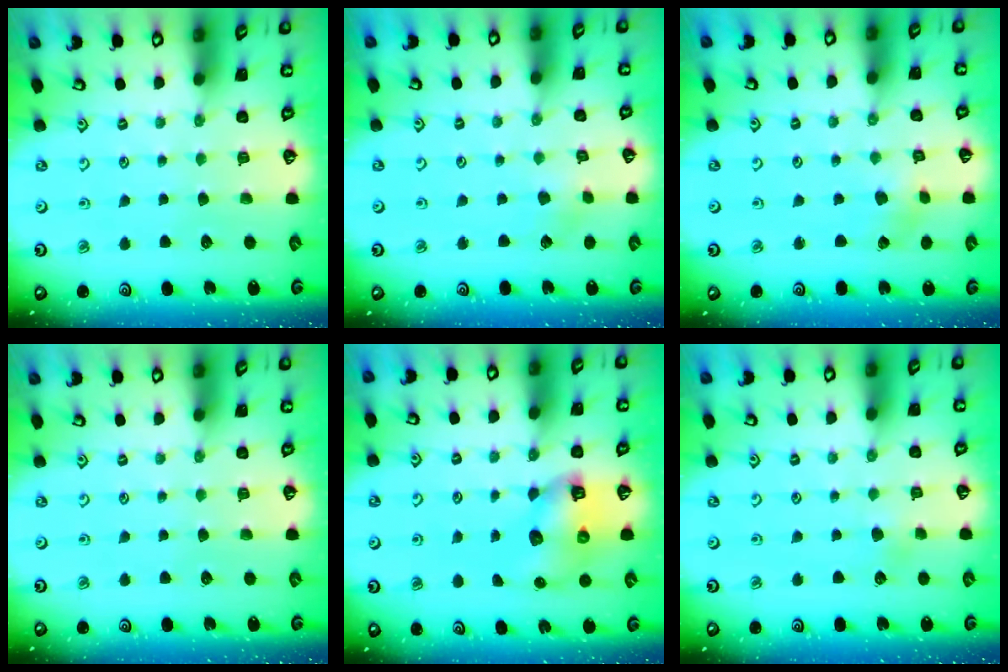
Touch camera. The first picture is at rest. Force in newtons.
{"total": 2.7, "press": 2.7, "slide": 0.2}
{"total": 1.7, "press": 1.7, "slide": 0.2}
{"total": 0.0}
{"total": 8.8, "press": 8.7, "slide": 1.1}
{"total": 2.3, "press": 2.3, "slide": 0.2}